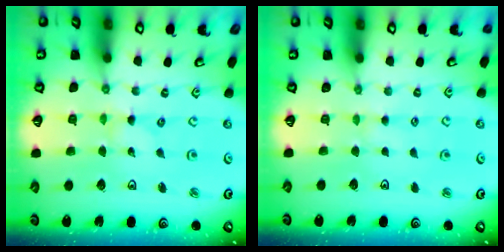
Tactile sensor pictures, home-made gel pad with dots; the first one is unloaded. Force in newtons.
{"total": 1.8, "press": 1.7, "slide": 0.3}